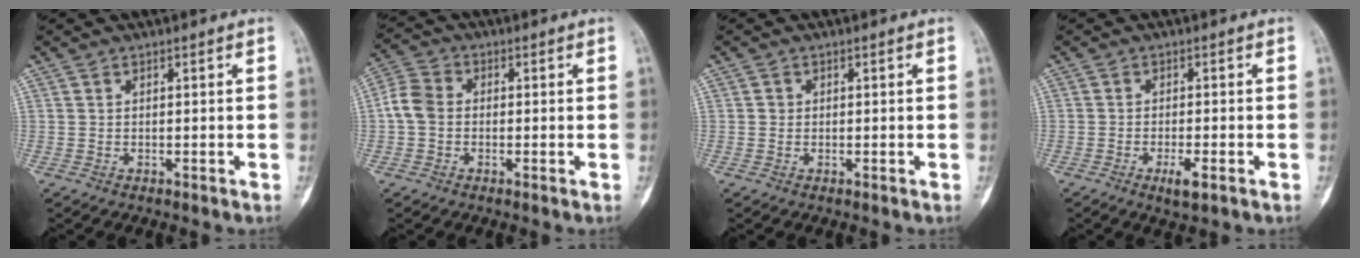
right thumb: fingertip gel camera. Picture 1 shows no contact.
{"total": 5.5, "force": [-0.3, 4.4, 3.2], "torque": [-0.061, 0.016, -0.016]}
{"total": 0.8, "force": [0.0, 0.8, 0.1], "torque": [0.003, 0.003, 0.000]}
{"total": 3.5, "force": [-1.7, 0.8, 3.0], "torque": [-0.054, -0.001, -0.029]}